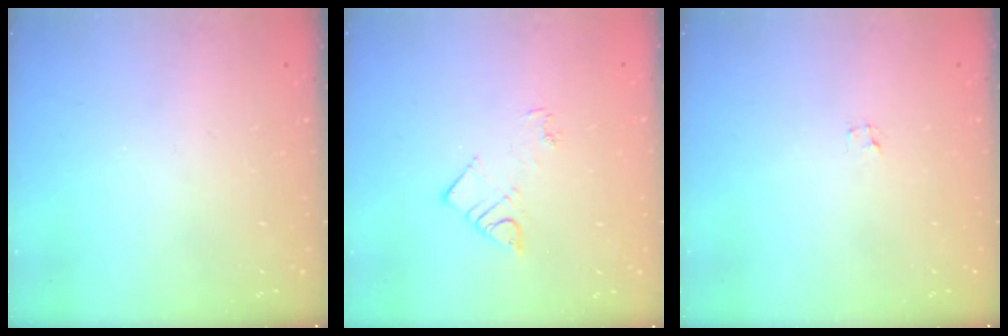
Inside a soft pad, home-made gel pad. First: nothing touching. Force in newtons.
{"total": 5.0, "press": 5.0, "slide": 0.2}
{"total": 1.2, "press": 1.2, "slide": 0.1}